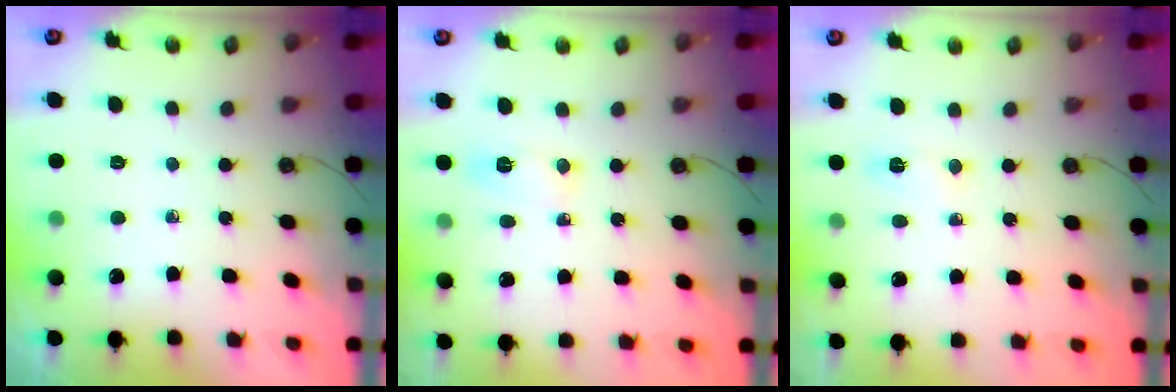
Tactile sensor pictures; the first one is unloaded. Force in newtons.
{"total": 3.5, "press": 3.4, "slide": 1.0}
{"total": 2.7, "press": 2.7, "slide": 0.4}